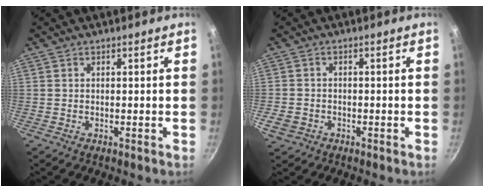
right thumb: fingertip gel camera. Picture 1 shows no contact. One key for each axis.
{"total": 3.4, "fx": -1.5, "fy": 2.7, "fz": 1.5, "tx": -0.032, "ty": 0.010, "tz": -0.024}